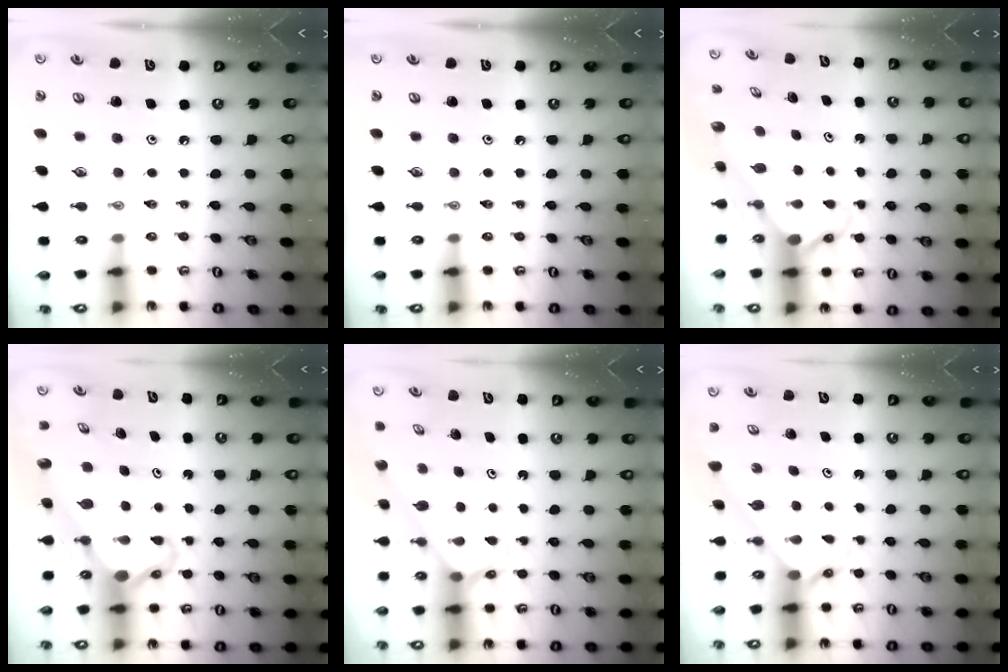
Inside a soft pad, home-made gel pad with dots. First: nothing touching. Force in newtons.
{"total": 0.0}
{"total": 3.0, "press": 3.0, "slide": 0.2}
{"total": 5.7, "press": 5.7, "slide": 0.5}
{"total": 2.4, "press": 2.4, "slide": 0.2}
{"total": 2.0, "press": 2.0, "slide": 0.1}